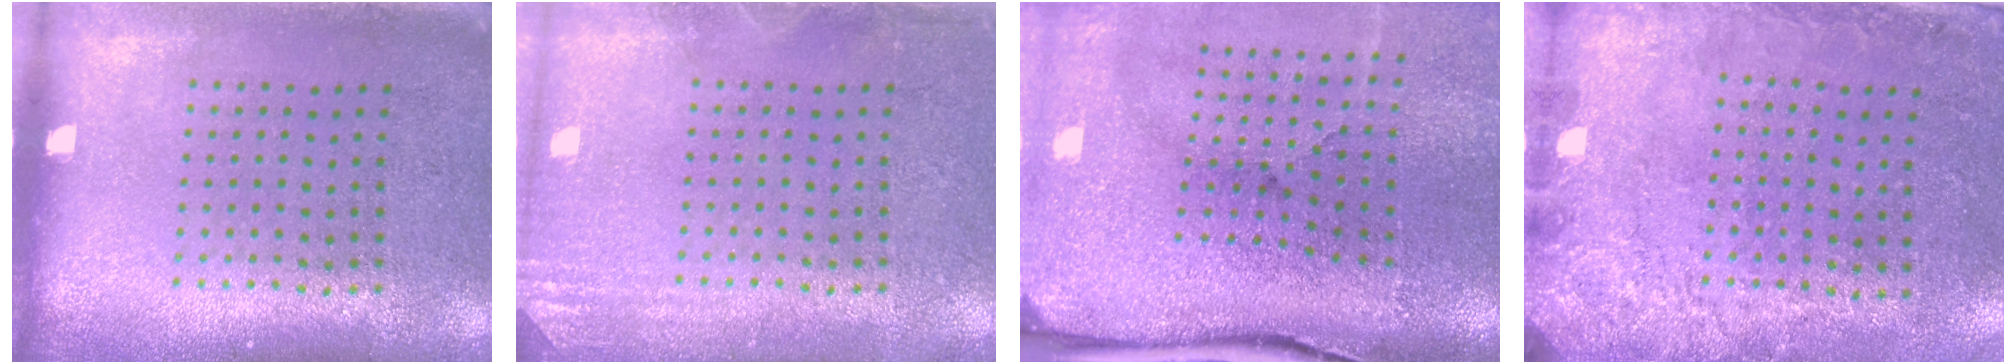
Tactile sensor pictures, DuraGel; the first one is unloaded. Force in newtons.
{"total": 2.0, "press": 2.0, "slide": 0.4}
{"total": 5.2, "press": 4.1, "slide": 3.3}
{"total": 2.7, "press": 2.0, "slide": 1.8}